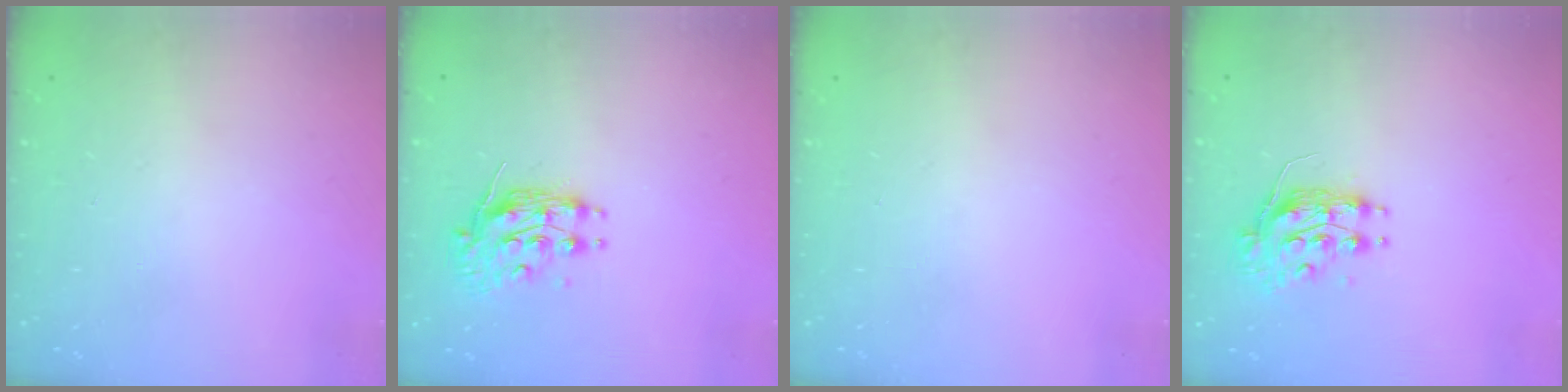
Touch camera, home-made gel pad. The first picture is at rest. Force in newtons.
{"total": 9.8, "press": 9.7, "slide": 0.8}
{"total": 0.0}
{"total": 8.7, "press": 8.7, "slide": 0.4}